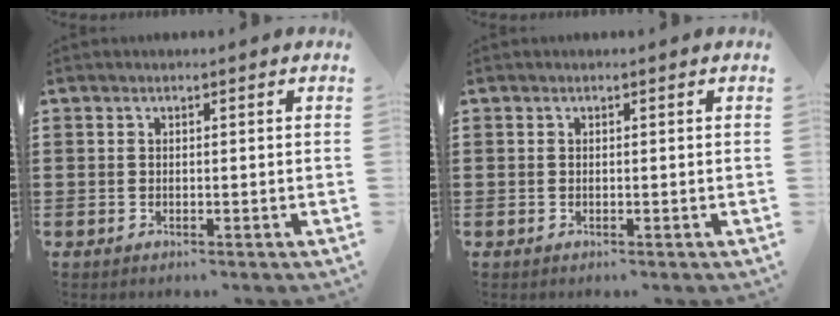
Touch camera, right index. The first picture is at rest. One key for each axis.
{"total": 0.0}